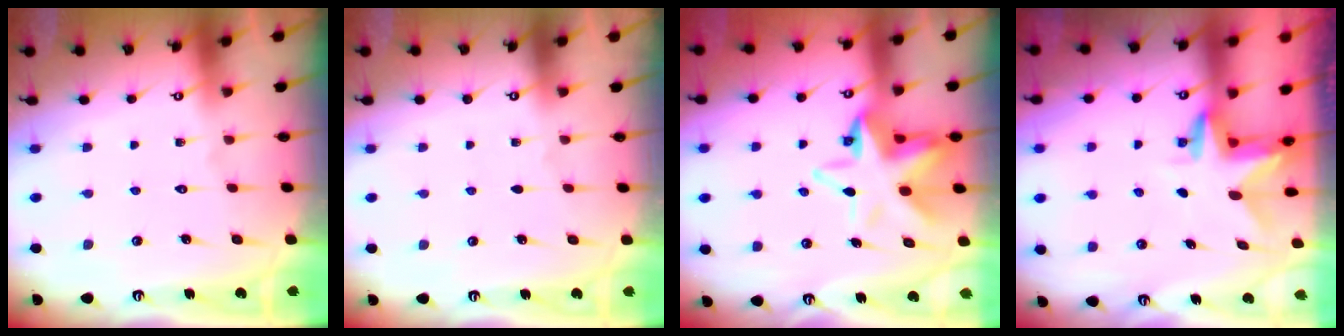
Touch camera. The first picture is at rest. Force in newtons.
{"total": 0.0}
{"total": 10.6, "press": 10.4, "slide": 1.9}
{"total": 3.0, "press": 2.9, "slide": 0.2}